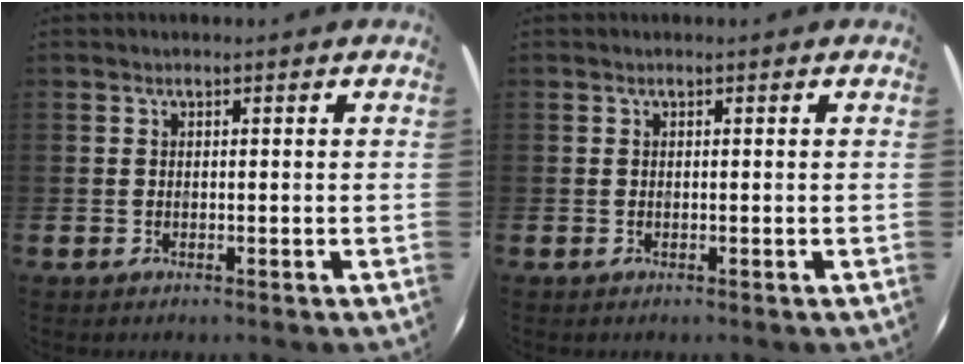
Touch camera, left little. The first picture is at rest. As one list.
[{"total": 0.0}]